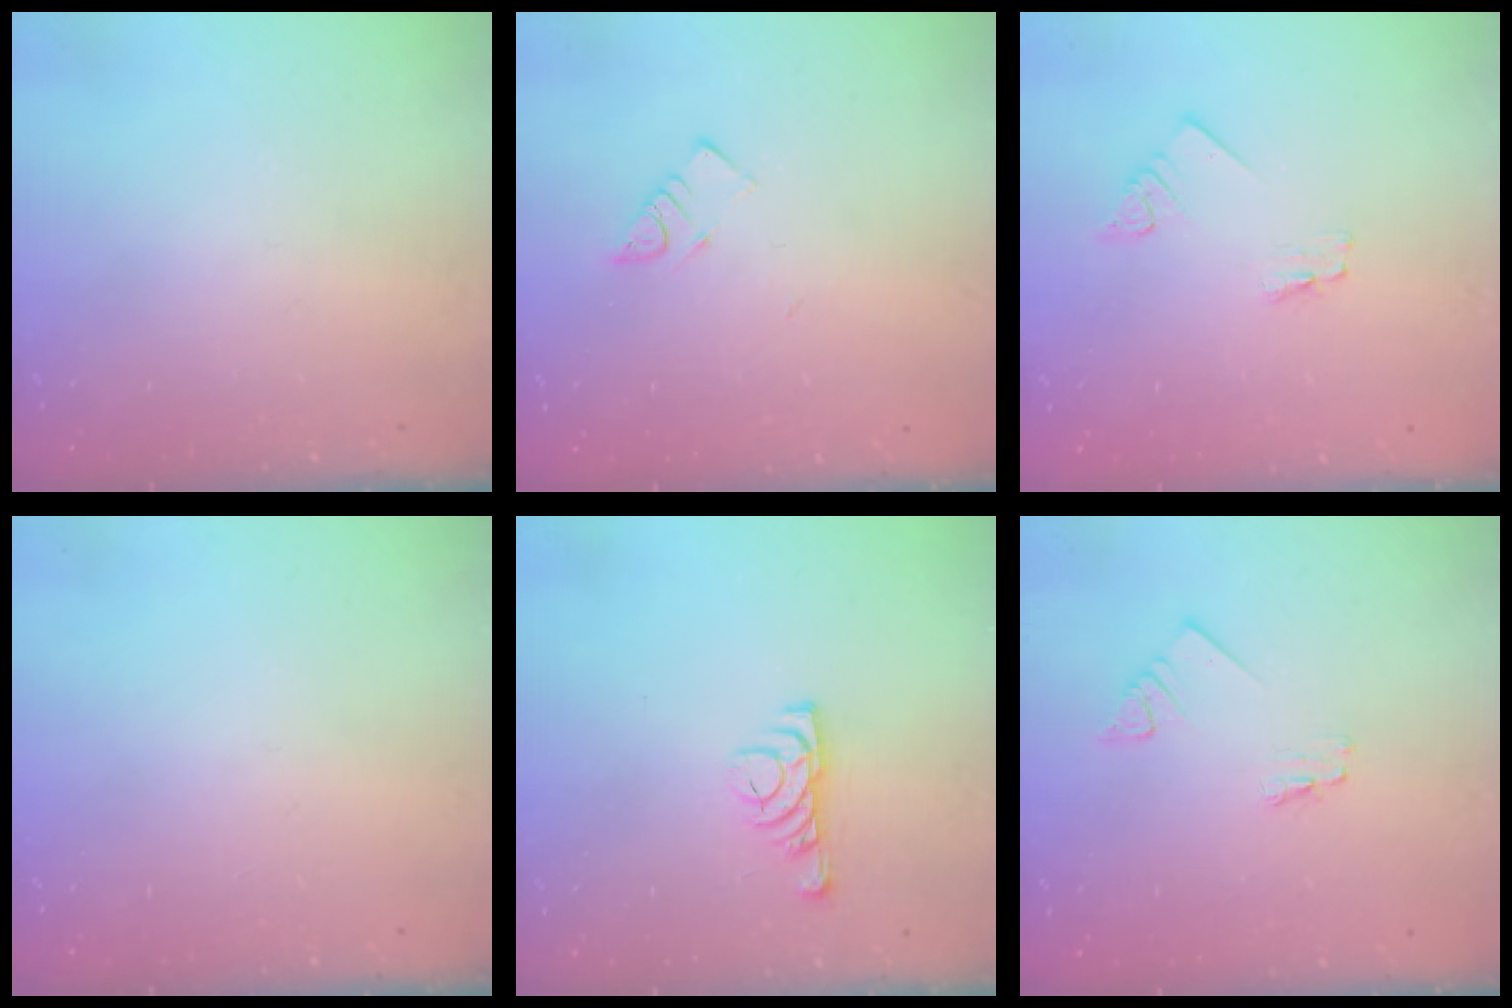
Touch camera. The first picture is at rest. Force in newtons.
{"total": 3.9, "press": 3.9, "slide": 0.5}
{"total": 1.6, "press": 1.6, "slide": 0.1}
{"total": 0.0}
{"total": 5.0, "press": 4.9, "slide": 1.1}
{"total": 1.2, "press": 1.2, "slide": 0.1}